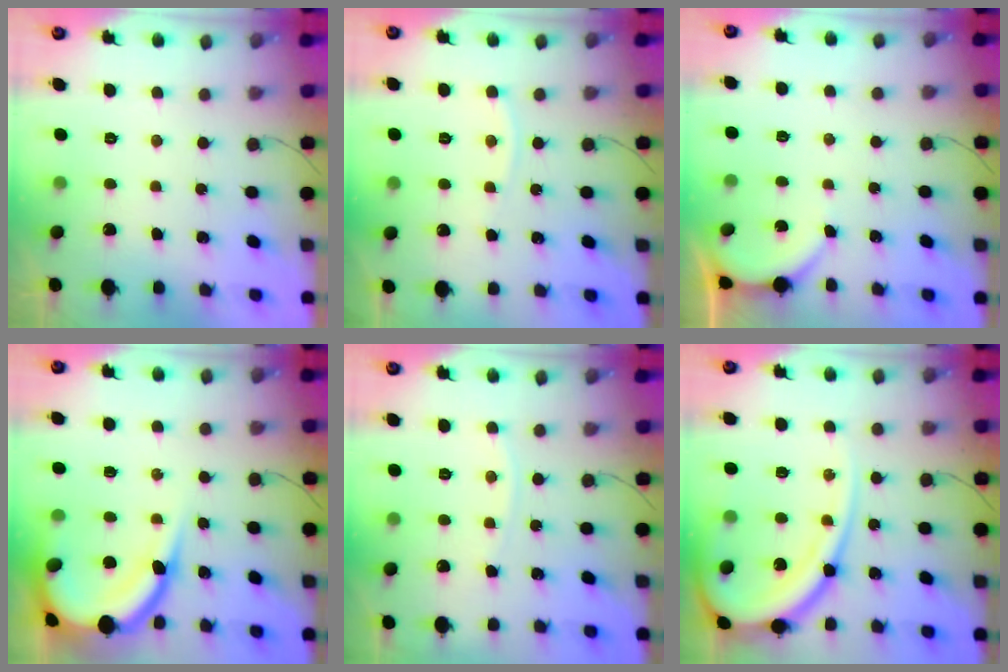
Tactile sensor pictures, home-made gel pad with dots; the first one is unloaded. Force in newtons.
{"total": 3.6, "press": 3.6, "slide": 0.5}
{"total": 2.8, "press": 2.8, "slide": 0.4}
{"total": 14.1, "press": 14.0, "slide": 1.3}
{"total": 4.5, "press": 4.4, "slide": 0.5}
{"total": 16.9, "press": 16.8, "slide": 1.9}